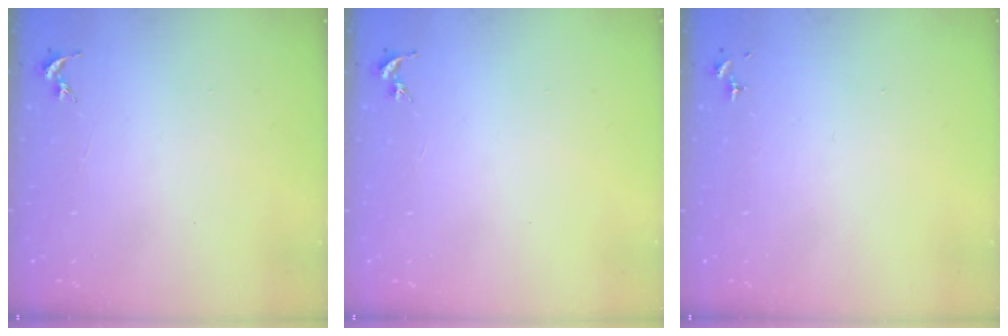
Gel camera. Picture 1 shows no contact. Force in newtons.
{"total": 0.0}
{"total": 0.0}